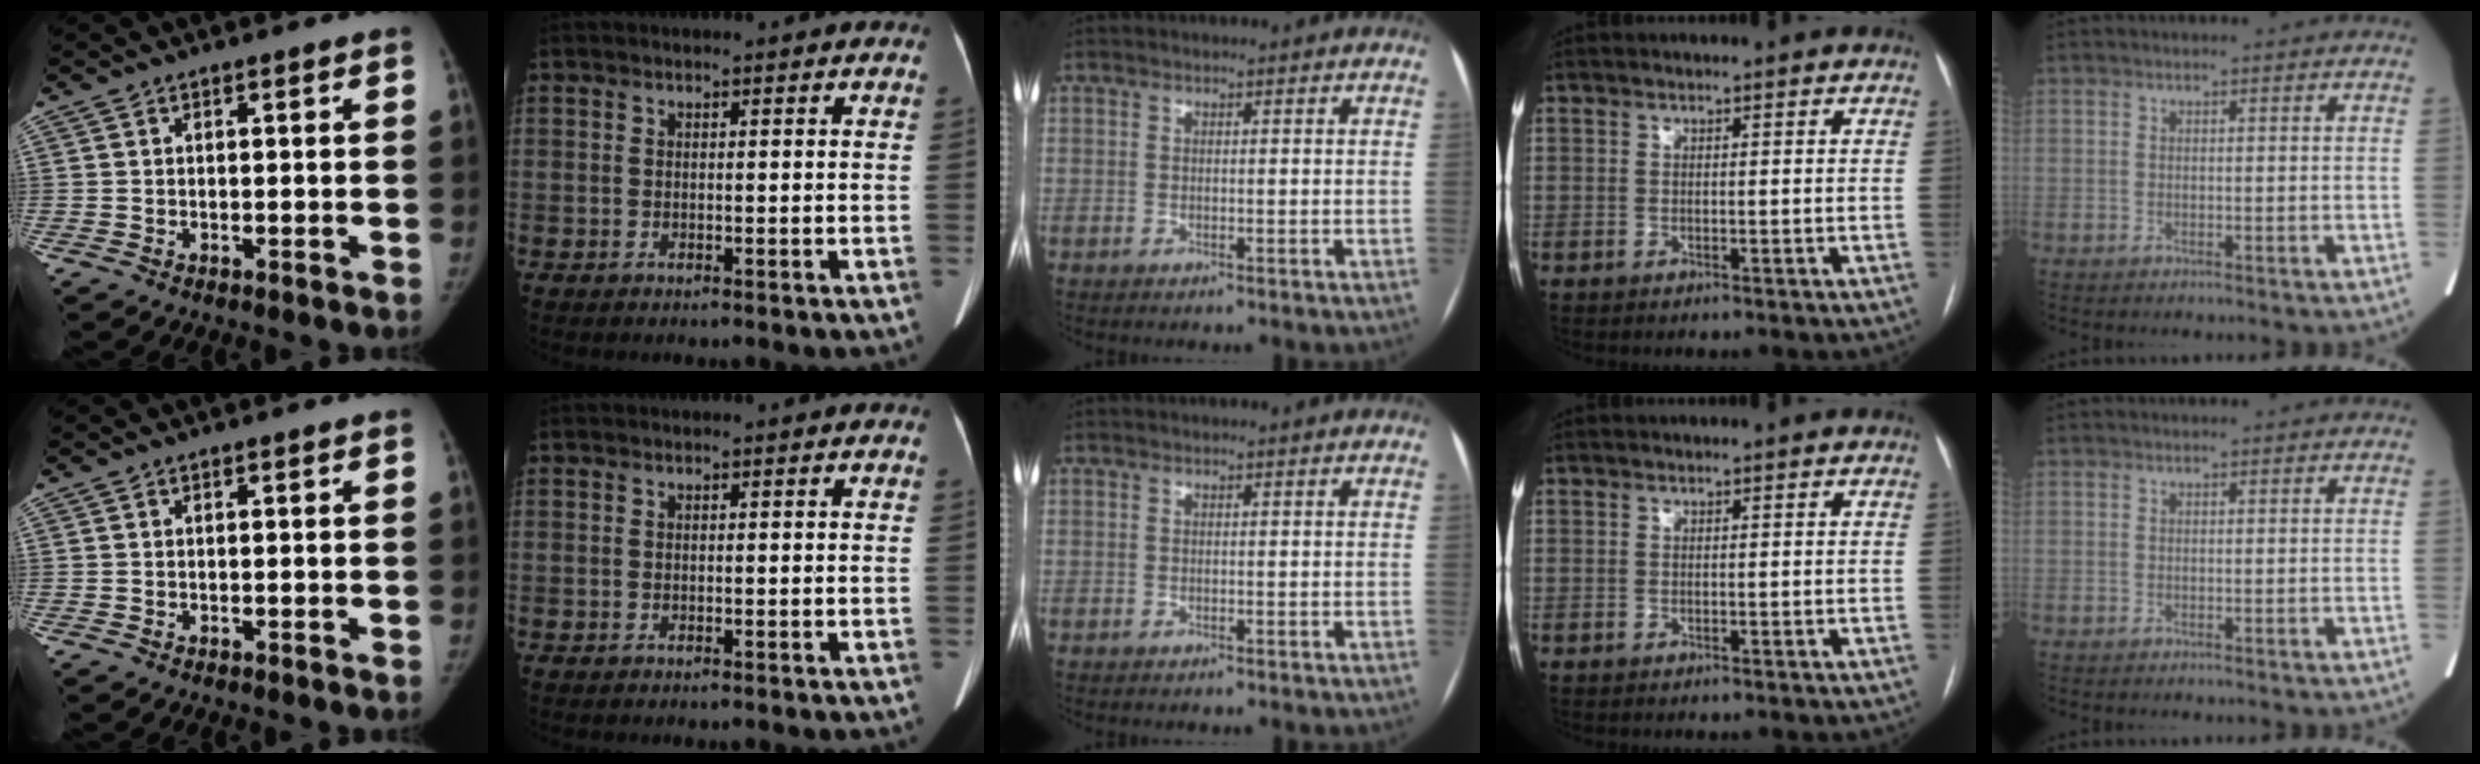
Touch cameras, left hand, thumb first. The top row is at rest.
{}